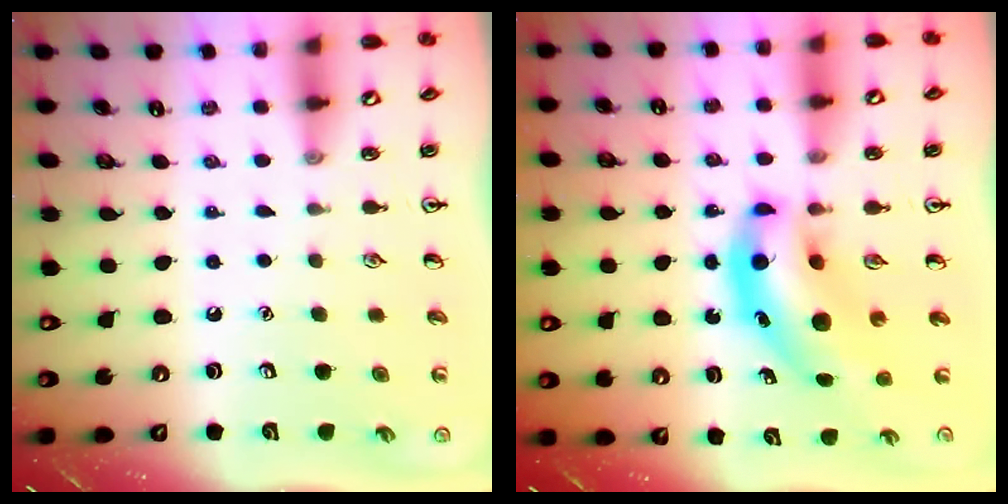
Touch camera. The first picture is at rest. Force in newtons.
{"total": 10.5, "press": 10.0, "slide": 3.0}